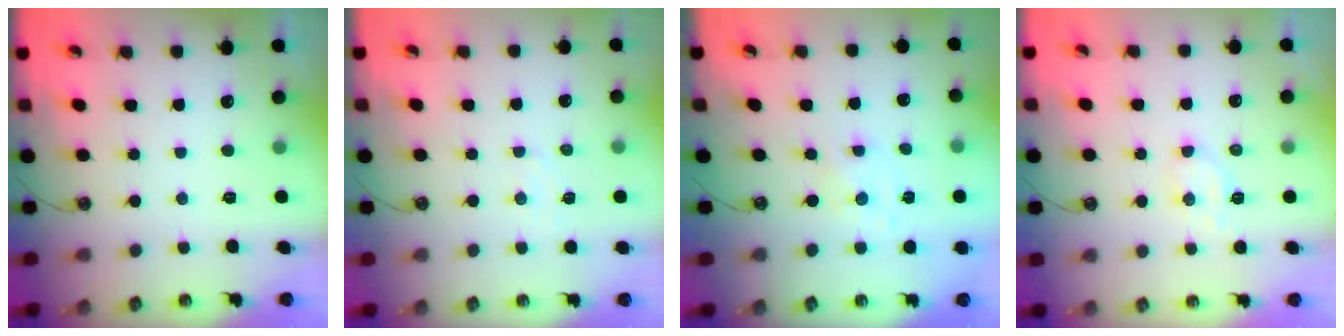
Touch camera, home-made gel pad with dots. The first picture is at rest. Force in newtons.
{"total": 4.2, "press": 4.2, "slide": 0.6}
{"total": 0.8, "press": 0.8, "slide": 0.2}
{"total": 5.4, "press": 5.4, "slide": 0.8}